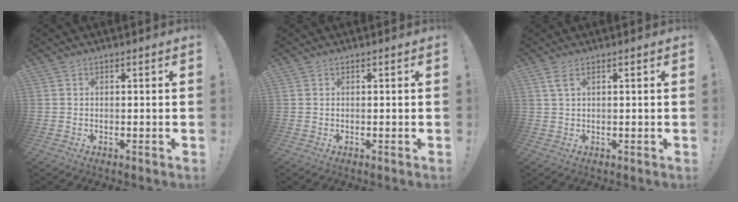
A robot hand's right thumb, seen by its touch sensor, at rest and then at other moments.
{"total": 0.0}
{"total": 2.6, "force": [1.2, 0.5, 2.3], "torque": [-0.046, 0.000, 0.020]}